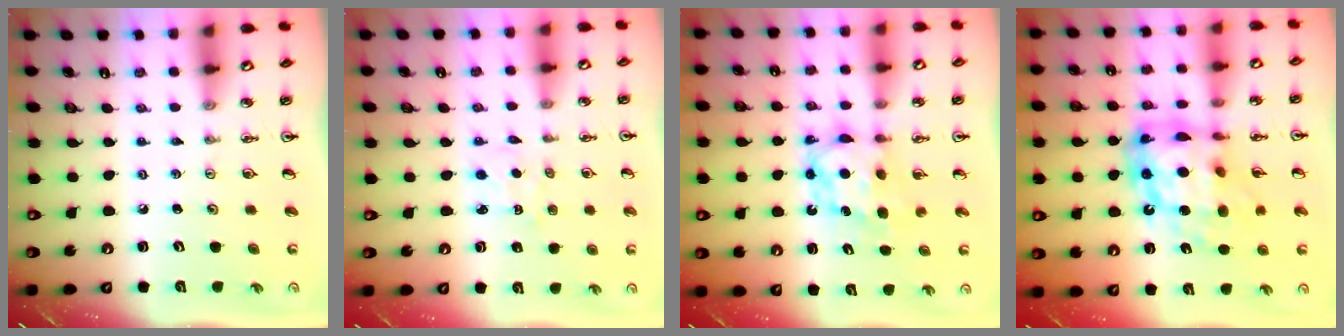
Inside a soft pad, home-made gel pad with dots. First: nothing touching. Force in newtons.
{"total": 2.9, "press": 2.8, "slide": 0.4}
{"total": 6.3, "press": 6.3, "slide": 0.5}
{"total": 17.5, "press": 17.4, "slide": 1.7}